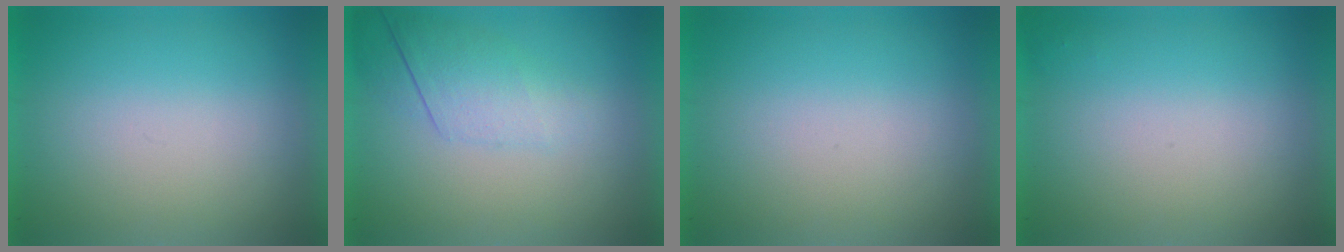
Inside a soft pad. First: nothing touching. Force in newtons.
{"total": 2.3}
{"total": 0.0}
{"total": 1.1}